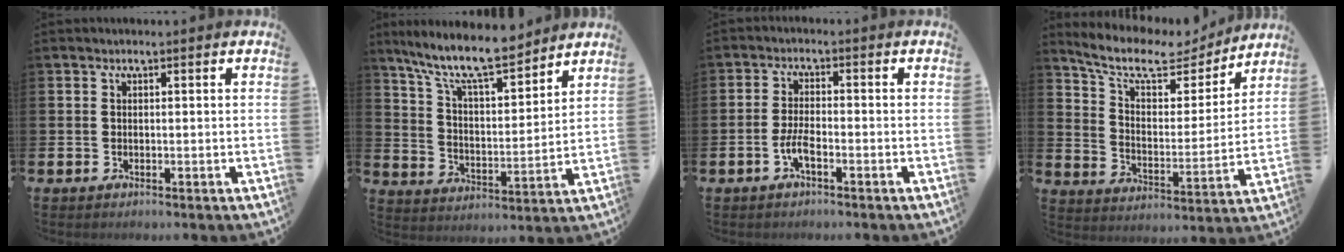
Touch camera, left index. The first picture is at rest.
{"total": 11.0, "force": [9.7, 2.0, 4.8], "torque": [-0.125, -0.052, 0.171]}
{"total": 2.9, "force": [-1.4, 0.8, 2.4], "torque": [-0.052, 0.002, -0.028]}
{"total": 9.9, "force": [8.5, 3.3, 3.8], "torque": [-0.105, -0.053, 0.143]}